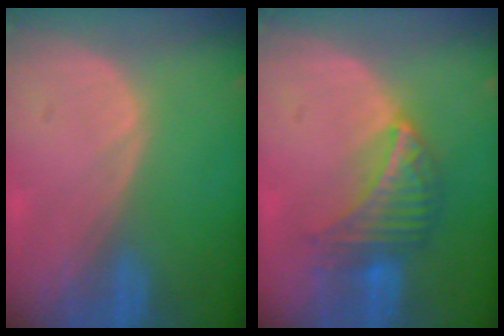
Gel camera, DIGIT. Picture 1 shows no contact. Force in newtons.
{"total": 6.6, "press": 6.5, "slide": 1.0}